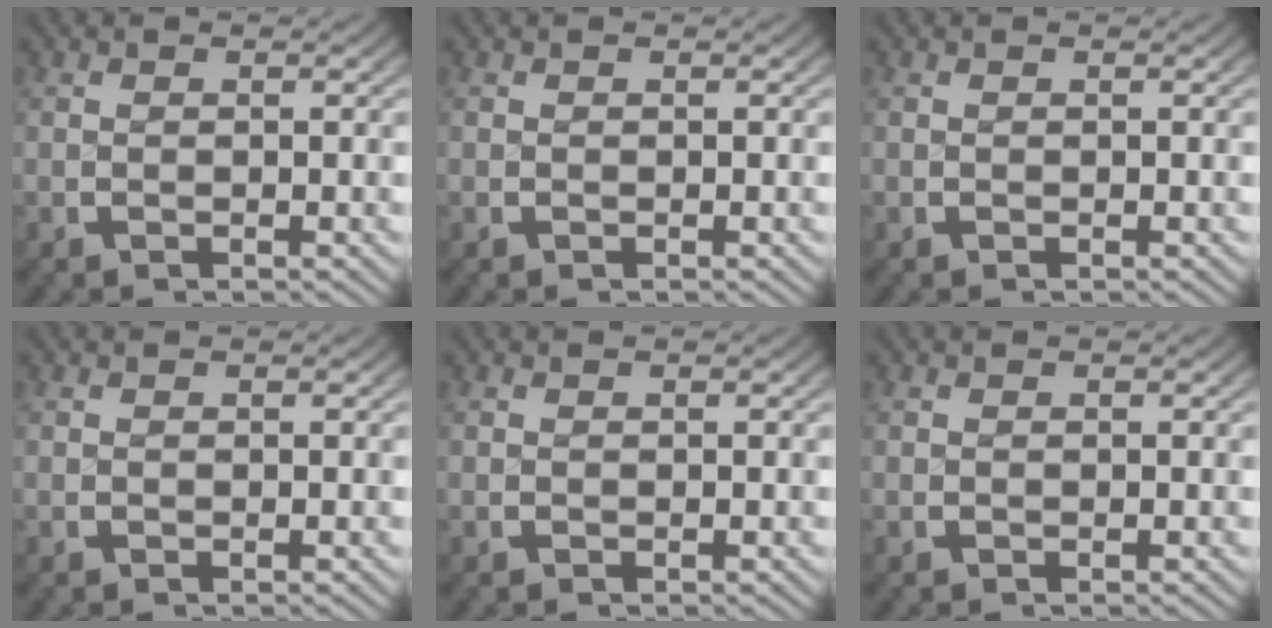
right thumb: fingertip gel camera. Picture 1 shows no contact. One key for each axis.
{"total": 0.0}
{"total": 0.0}
{"total": 0.0}
{"total": 0.0}
{"total": 0.0}